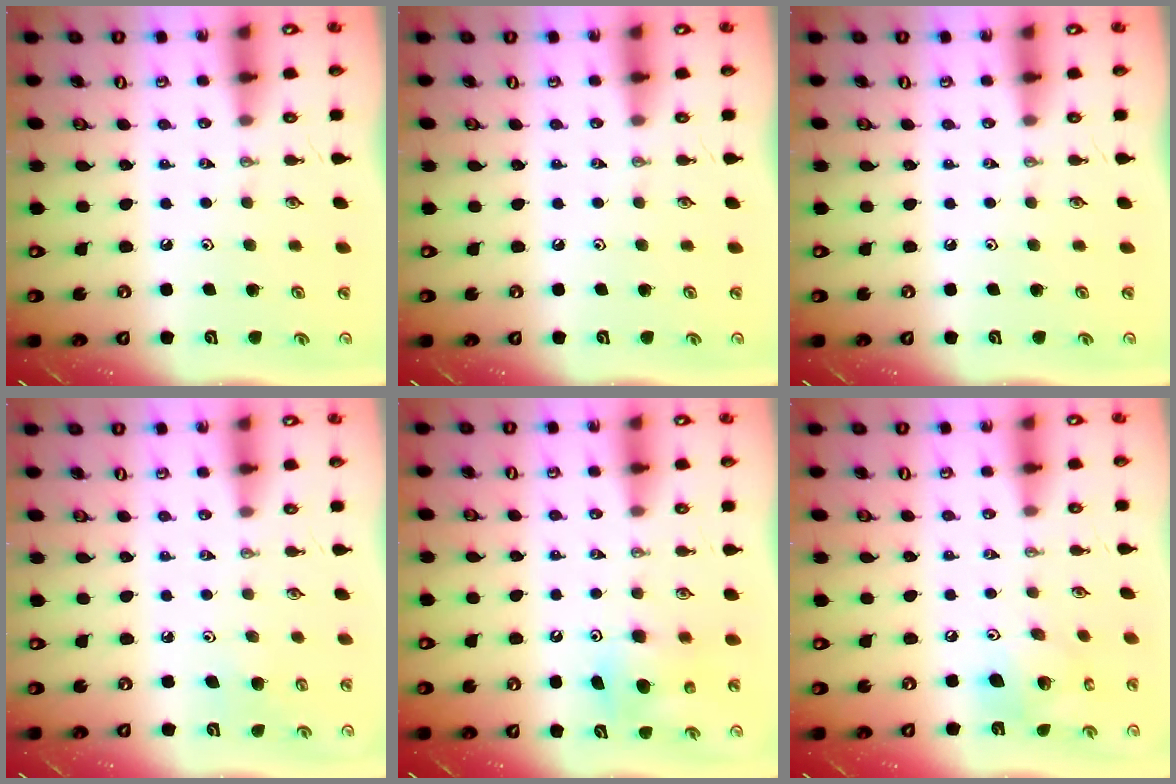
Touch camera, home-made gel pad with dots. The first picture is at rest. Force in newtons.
{"total": 0.0}
{"total": 0.0}
{"total": 4.1, "press": 4.1, "slide": 0.4}
{"total": 7.1, "press": 7.1, "slide": 0.4}
{"total": 13.9, "press": 13.8, "slide": 2.2}